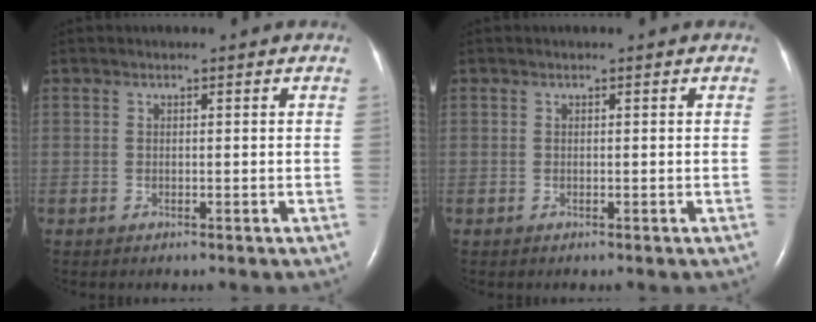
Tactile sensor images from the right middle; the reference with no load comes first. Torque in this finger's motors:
{"motor_torque": [-0.09, 0.08, 0.00, 0.00]}